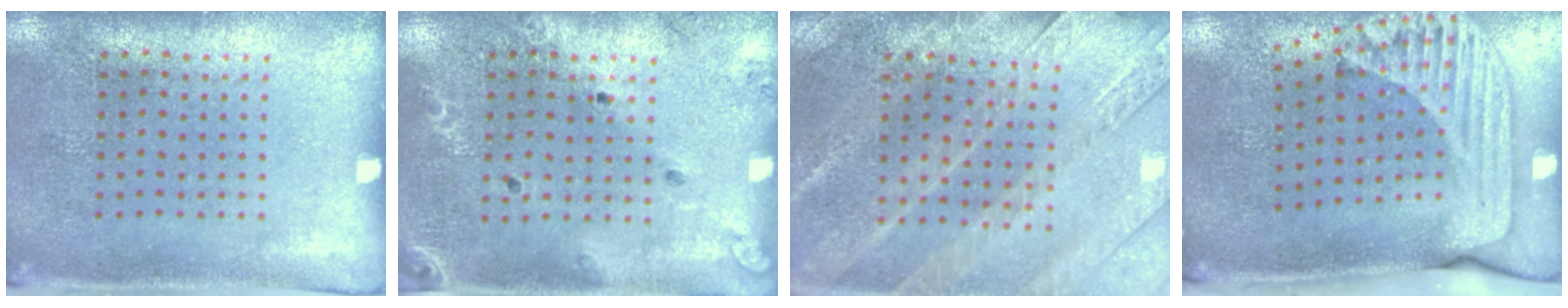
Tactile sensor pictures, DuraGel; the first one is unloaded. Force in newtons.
{"total": 1.4, "press": 1.4, "slide": 0.1}
{"total": 2.8, "press": 2.7, "slide": 0.6}
{"total": 2.4, "press": 1.7, "slide": 1.7}